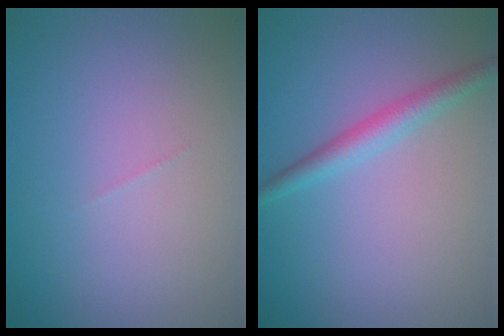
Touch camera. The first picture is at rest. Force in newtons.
{"total": 2.4, "press": 2.4, "slide": 0.1}